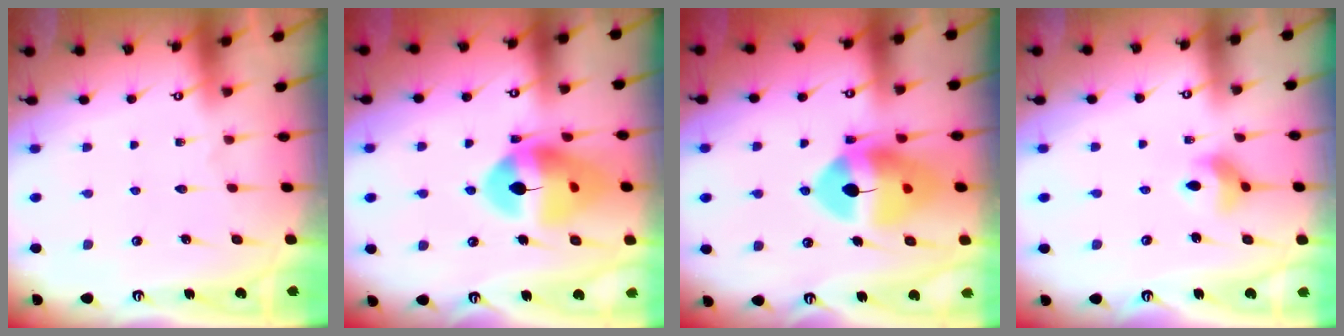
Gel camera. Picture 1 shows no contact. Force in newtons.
{"total": 15.0, "press": 14.9, "slide": 1.9}
{"total": 14.7, "press": 14.5, "slide": 2.1}
{"total": 8.0, "press": 8.0, "slide": 1.1}